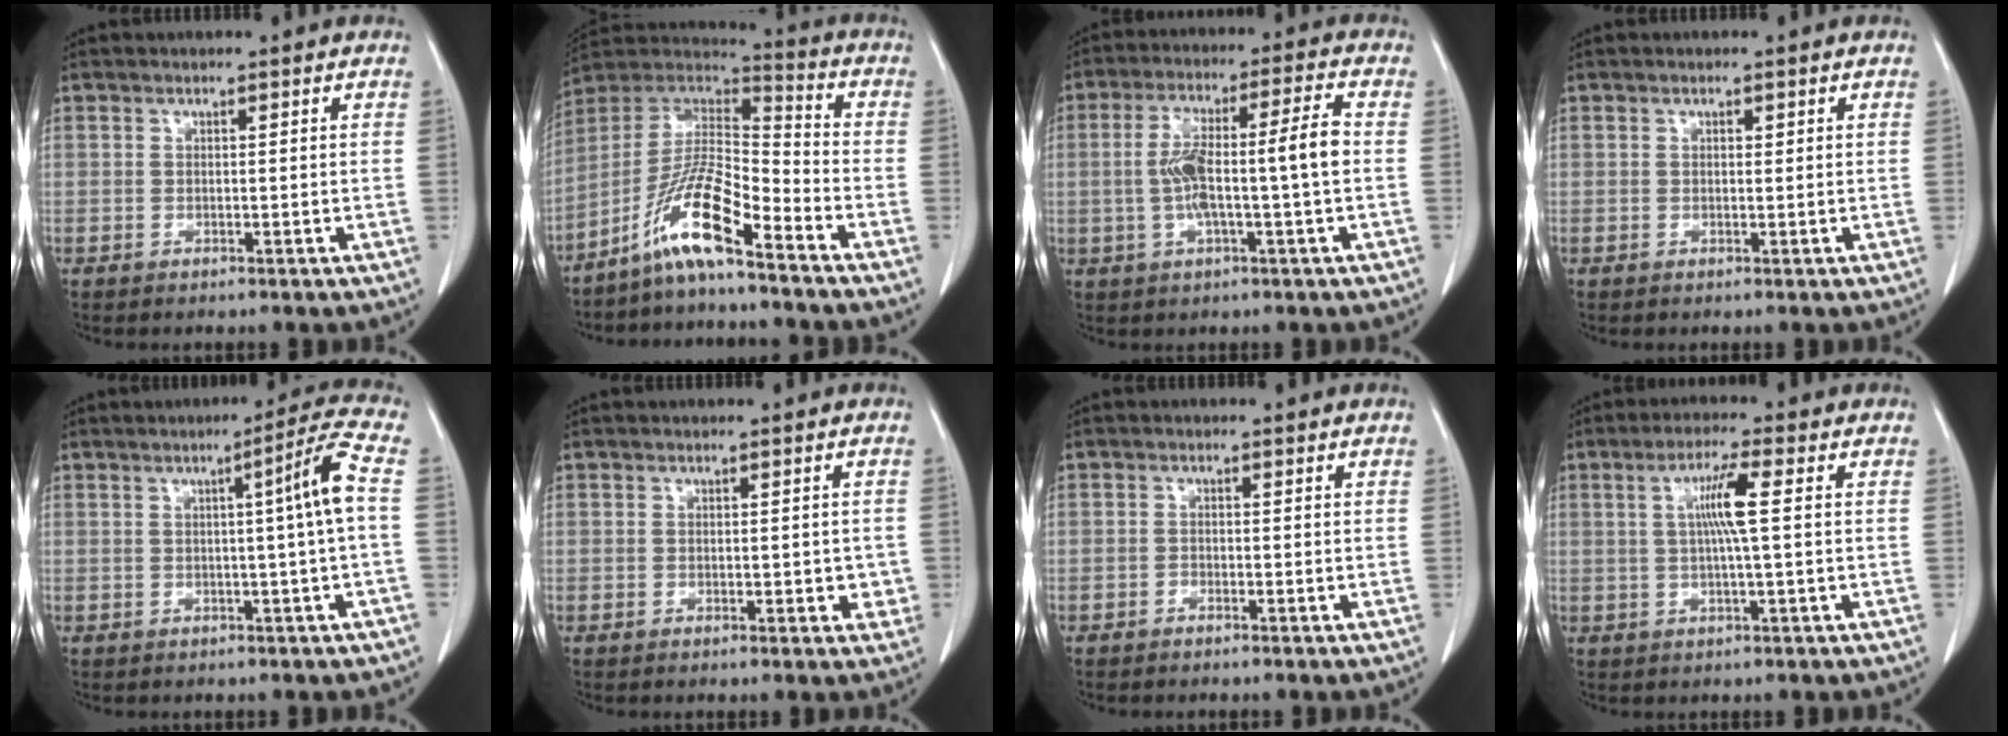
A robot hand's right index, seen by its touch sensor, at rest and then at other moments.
{"total": 11.9, "force": [-7.8, 1.4, 8.9], "torque": [-0.174, 0.013, -0.151]}
{"total": 10.4, "force": [-0.8, 0.6, 10.4], "torque": [-0.193, 0.025, -0.015]}
{"total": 0.5, "force": [0.3, 0.3, 0.4], "torque": [-0.007, -0.001, 0.004]}
{"total": 6.4, "force": [0.4, -1.4, 6.2], "torque": [-0.089, 0.008, 0.007]}
{"total": 2.6, "force": [-0.3, 1.5, 2.2], "torque": [-0.015, 0.003, 0.002]}
{"total": 0.5, "force": [-0.5, 0.1, 0.2], "torque": [-0.003, 0.000, -0.010]}
{"total": 5.8, "force": [0.9, -0.3, 5.7], "torque": [-0.105, 0.003, 0.018]}